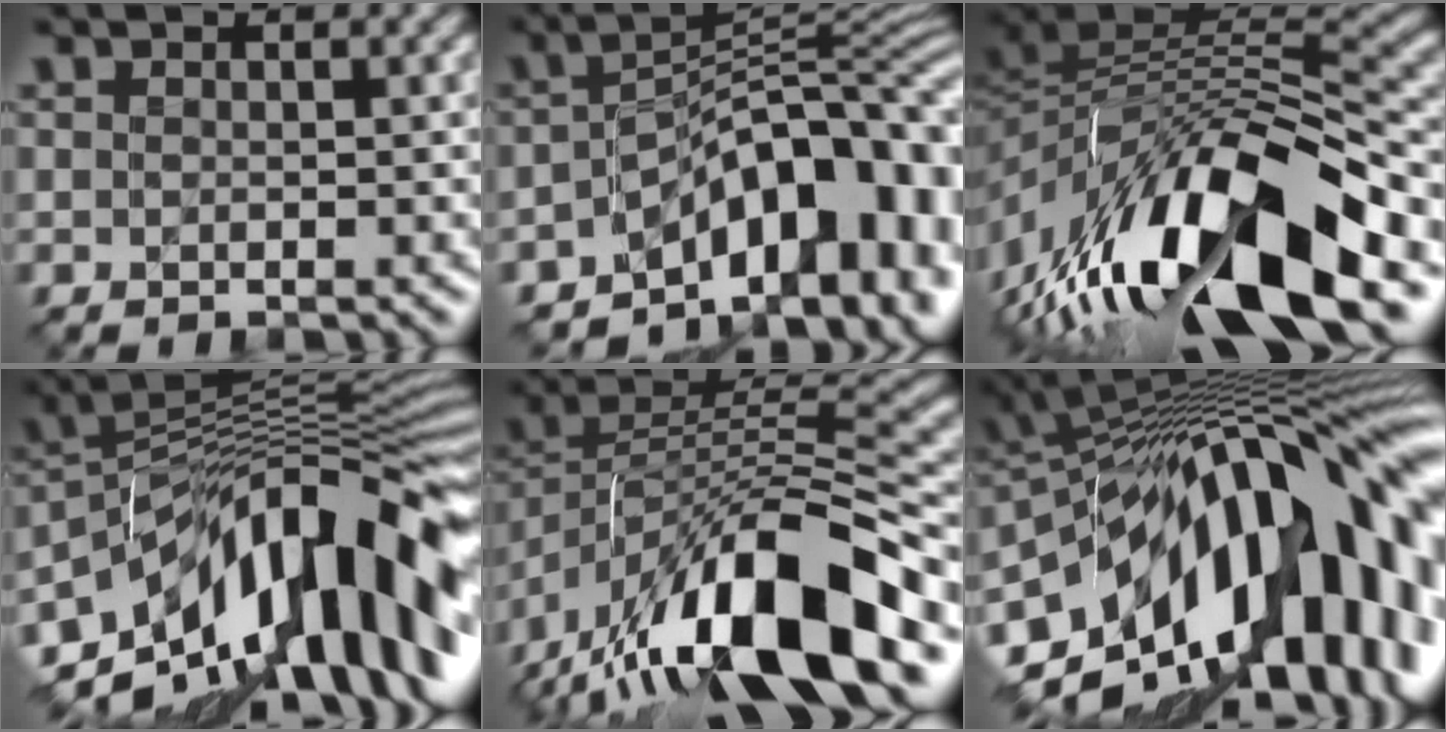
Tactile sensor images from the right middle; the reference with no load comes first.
{"total": 13.6, "force": [-5.9, 6.6, 10.3], "torque": [-0.114, 0.008, -0.095]}
{"total": 15.4, "force": [-6.1, 6.7, 12.4], "torque": [-0.226, 0.018, -0.107]}
{"total": 14.5, "force": [-6.0, 6.4, 11.6], "torque": [-0.167, 0.034, -0.116]}
{"total": 15.4, "force": [-9.0, 5.4, 11.3], "torque": [-0.196, 0.016, -0.164]}
{"total": 18.9, "force": [-5.2, 9.8, 15.3], "torque": [-0.221, 0.006, -0.094]}